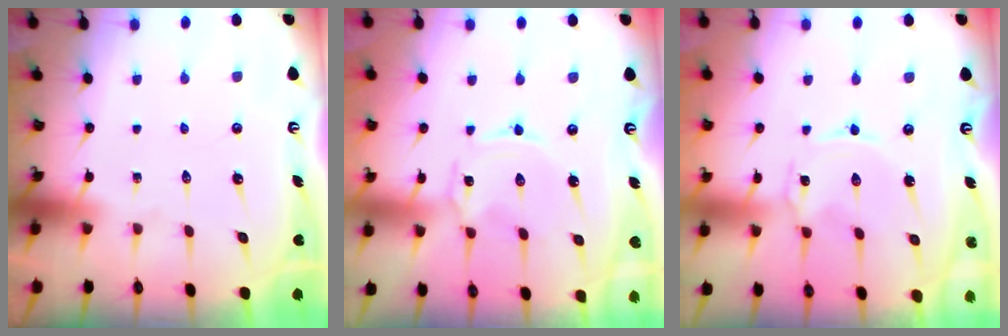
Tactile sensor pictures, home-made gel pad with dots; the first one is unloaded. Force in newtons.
{"total": 1.2, "press": 1.2, "slide": 0.1}
{"total": 1.1, "press": 1.1, "slide": 0.2}